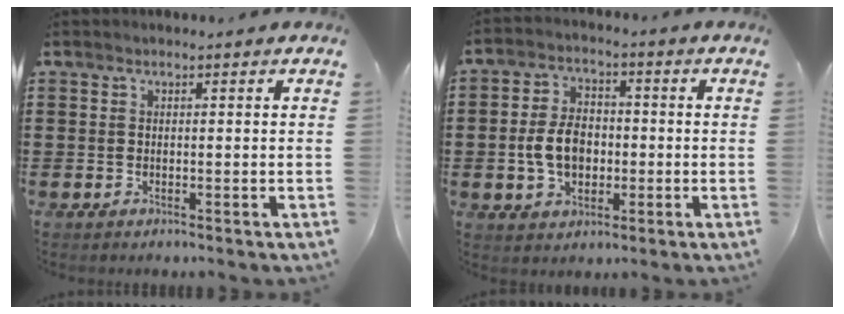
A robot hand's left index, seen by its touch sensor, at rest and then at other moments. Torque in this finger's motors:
{"motor_torque": [1.08, 0.21, 0.41, 0.14]}